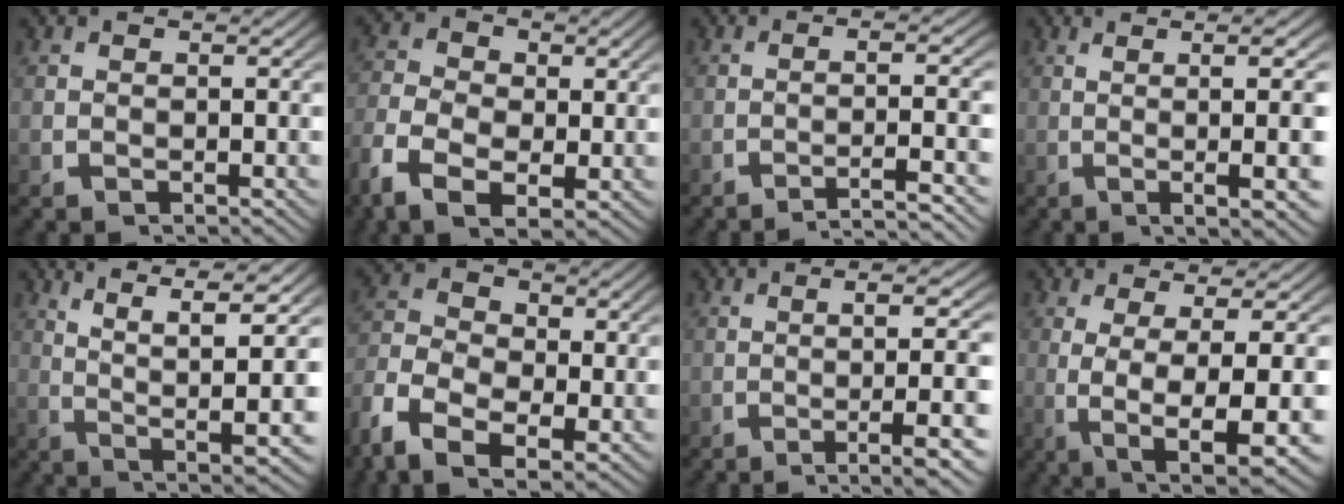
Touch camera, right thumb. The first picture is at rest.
{"total": 6.0, "force": [-1.5, 4.1, 4.1], "torque": [-0.096, -0.026, -0.017]}
{"total": 4.6, "force": [-3.1, 0.7, 3.3], "torque": [-0.059, 0.002, -0.048]}
{"total": 9.3, "force": [0.3, 2.5, 9.0], "torque": [-0.119, 0.009, 0.006]}
{"total": 11.4, "force": [2.7, 5.2, 9.8], "torque": [-0.141, -0.002, 0.042]}
{"total": 8.1, "force": [-1.9, 5.6, 5.5], "torque": [-0.129, -0.030, -0.026]}
{"total": 7.0, "force": [-2.3, 1.9, 6.4], "torque": [-0.111, -0.011, -0.027]}
{"total": 8.8, "force": [-2.3, 3.2, 7.9], "torque": [-0.150, -0.036, -0.011]}